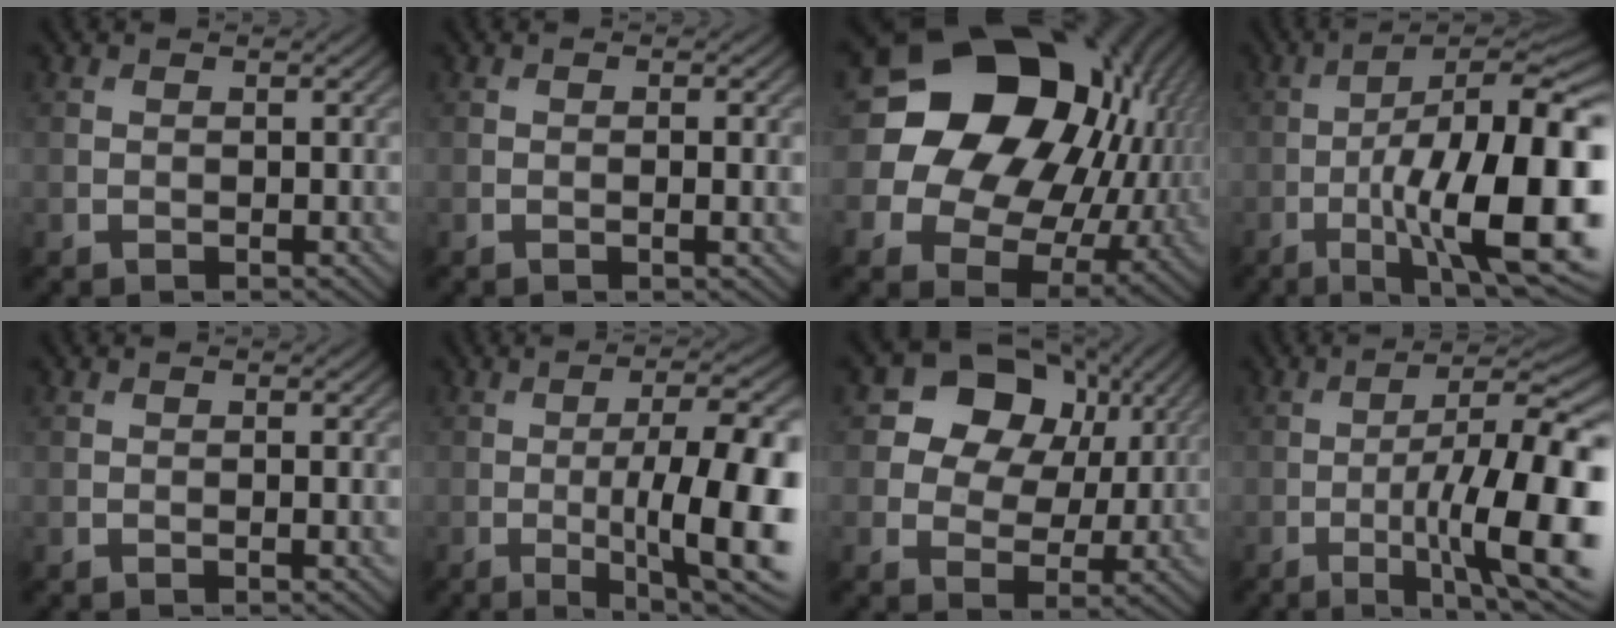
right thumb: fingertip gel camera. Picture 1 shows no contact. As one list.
[{"total": 1.4, "force": [-0.1, 0.2, 1.4], "torque": [-0.026, -0.001, -0.003]}, {"total": 22.3, "force": [6.0, 18.0, 11.7], "torque": [-0.263, 0.018, 0.122]}, {"total": 19.6, "force": [-5.2, 6.2, 17.9], "torque": [-0.273, -0.013, -0.072]}, {"total": 0.5, "force": [-0.1, 0.1, 0.5], "torque": [-0.009, -0.003, -0.001]}, {"total": 15.6, "force": [-2.9, 4.2, 14.7], "torque": [-0.196, -0.001, -0.040]}, {"total": 11.9, "force": [4.6, 9.2, 6.1], "torque": [-0.129, 0.031, 0.069]}, {"total": 15.5, "force": [-4.2, 3.9, 14.4], "torque": [-0.220, -0.004, -0.068]}]